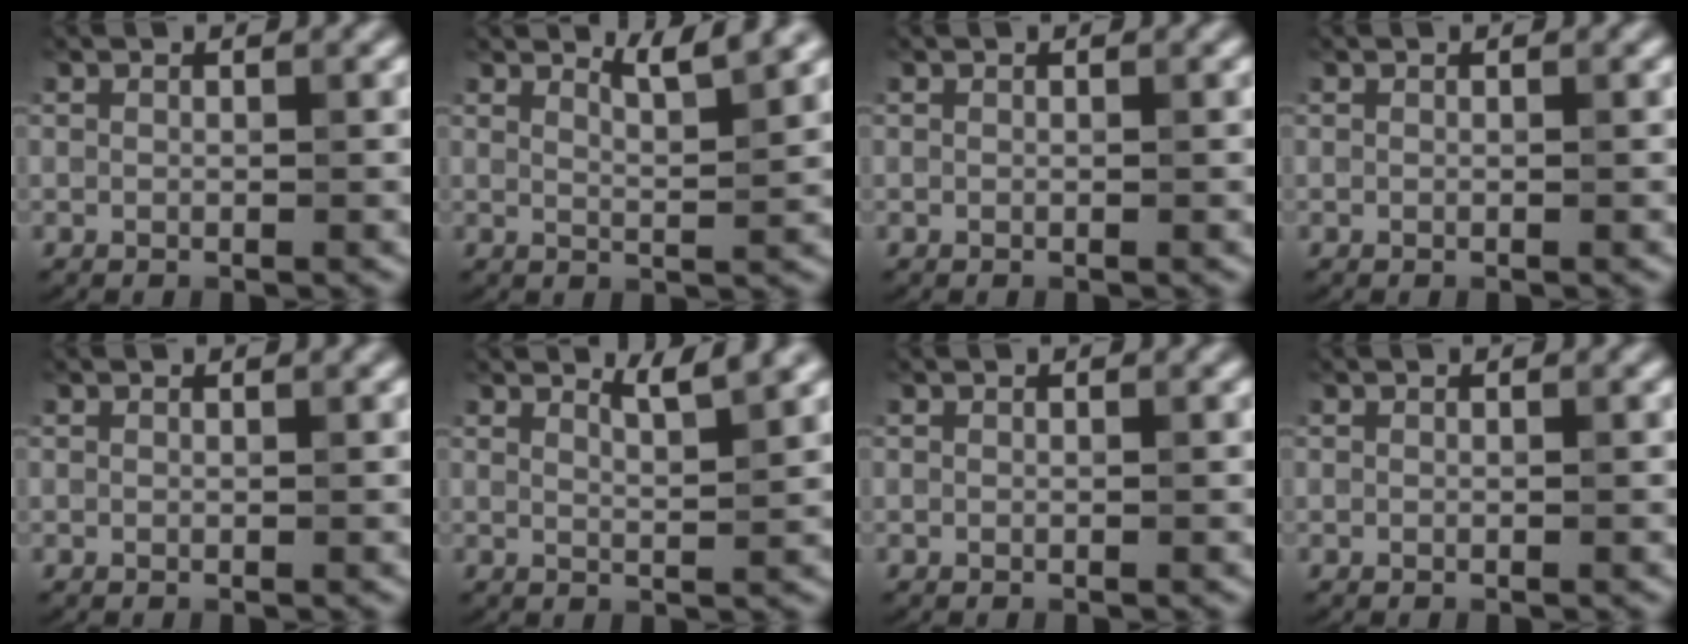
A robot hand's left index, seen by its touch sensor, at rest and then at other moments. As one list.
[{"total": 2.6, "force": [2.2, 0.3, 1.3], "torque": [-0.011, 0.001, 0.033]}, {"total": 0.0}, {"total": 0.0}, {"total": 0.0}, {"total": 2.3, "force": [1.9, 0.3, 1.2], "torque": [-0.007, 0.002, 0.028]}, {"total": 0.0}, {"total": 0.0}]